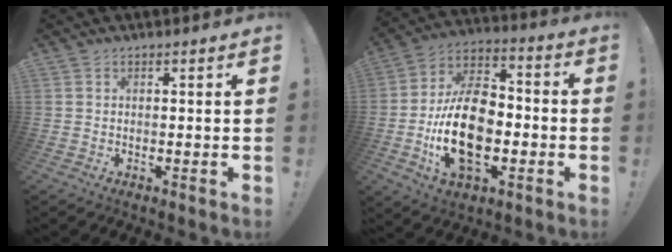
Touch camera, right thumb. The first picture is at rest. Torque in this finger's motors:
{"motor_torque": [2.78, 2.23, 0.21, -0.21, 0.30]}